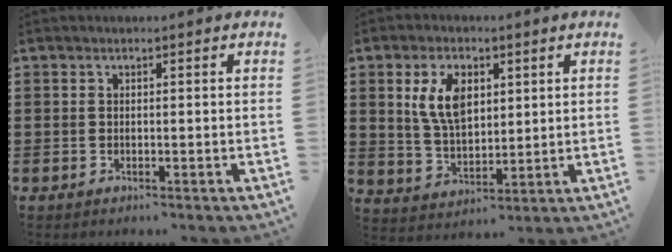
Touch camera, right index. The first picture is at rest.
{"total": 8.2, "force": [2.7, 4.6, 6.2], "torque": [-0.141, 0.012, 0.046]}